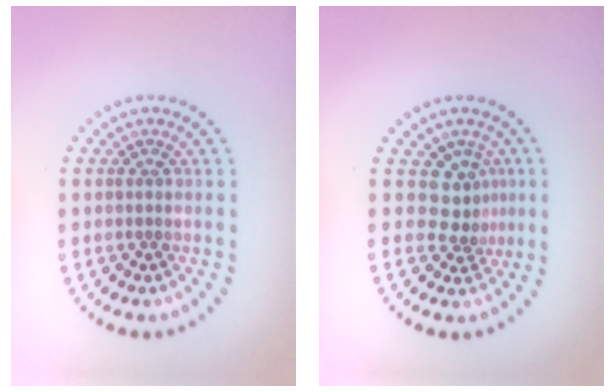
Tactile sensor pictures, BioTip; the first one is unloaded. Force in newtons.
{"total": 2.7, "press": 2.0, "slide": 1.9}